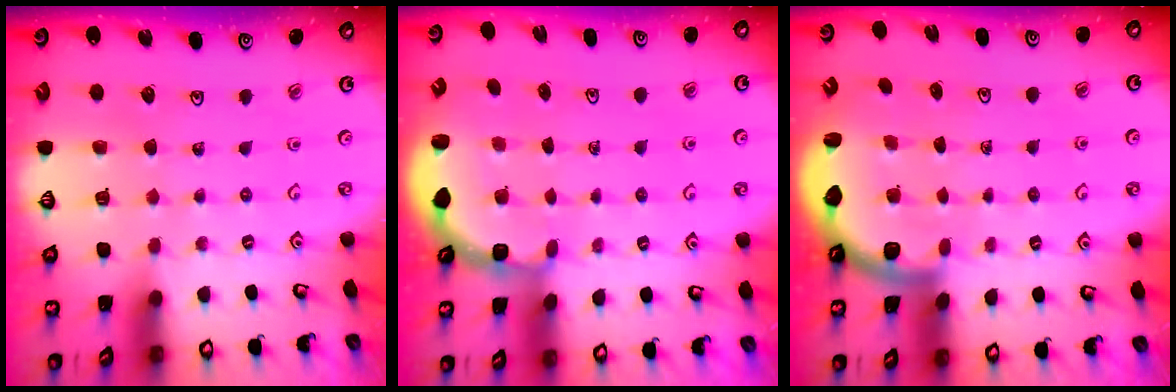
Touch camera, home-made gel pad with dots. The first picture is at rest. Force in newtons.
{"total": 3.0, "press": 2.6, "slide": 1.5}
{"total": 2.5, "press": 2.2, "slide": 1.1}